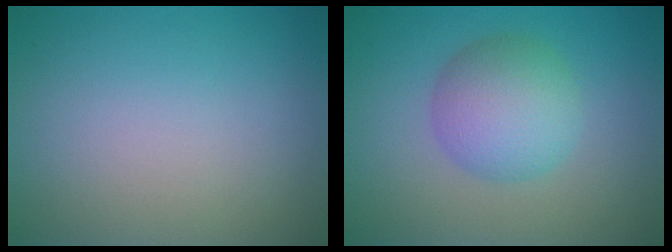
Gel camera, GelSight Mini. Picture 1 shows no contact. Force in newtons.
{"total": 4.9, "press": 4.9, "slide": 0.0}